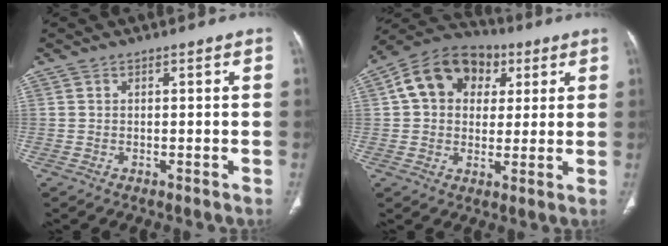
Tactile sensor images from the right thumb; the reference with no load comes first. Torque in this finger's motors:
{"motor_torque": [1.62, 1.63, 0.69, -0.63, 0.32]}